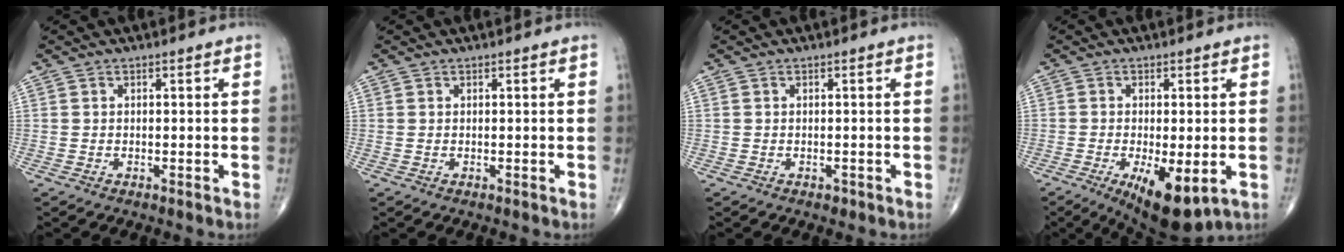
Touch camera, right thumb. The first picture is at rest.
{"total": 0.0}
{"total": 0.7, "force": [-0.4, 0.5, 0.3], "torque": [-0.001, 0.000, -0.004]}
{"total": 10.3, "force": [-3.5, 3.8, 8.9], "torque": [-0.135, -0.017, -0.047]}